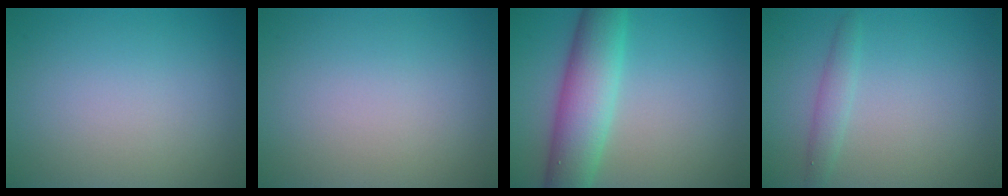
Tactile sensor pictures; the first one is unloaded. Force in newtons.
{"total": 0.0}
{"total": 7.0, "press": 7.0, "slide": 0.4}
{"total": 1.6, "press": 1.6, "slide": 0.1}